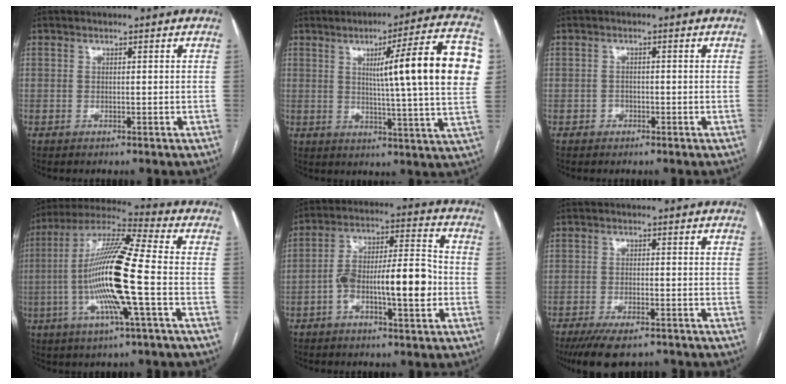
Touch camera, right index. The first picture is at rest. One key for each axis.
{"total": 19.3, "fx": 3.8, "fy": -0.4, "fz": 18.9, "tx": -0.248, "ty": 0.011, "tz": 0.039}
{"total": 1.1, "fx": -0.7, "fy": 0.9, "fz": 0.2, "tx": -0.002, "ty": 0.004, "tz": -0.013}
{"total": 17.0, "fx": -2.9, "fy": 0.4, "fz": 16.8, "tx": -0.328, "ty": -0.002, "tz": -0.064}
{"total": 12.8, "fx": -3.3, "fy": 3.0, "fz": 12.0, "tx": -0.205, "ty": 0.027, "tz": -0.051}
{"total": 8.9, "fx": -6.9, "fy": 2.6, "fz": 5.0, "tx": -0.080, "ty": -0.013, "tz": -0.110}